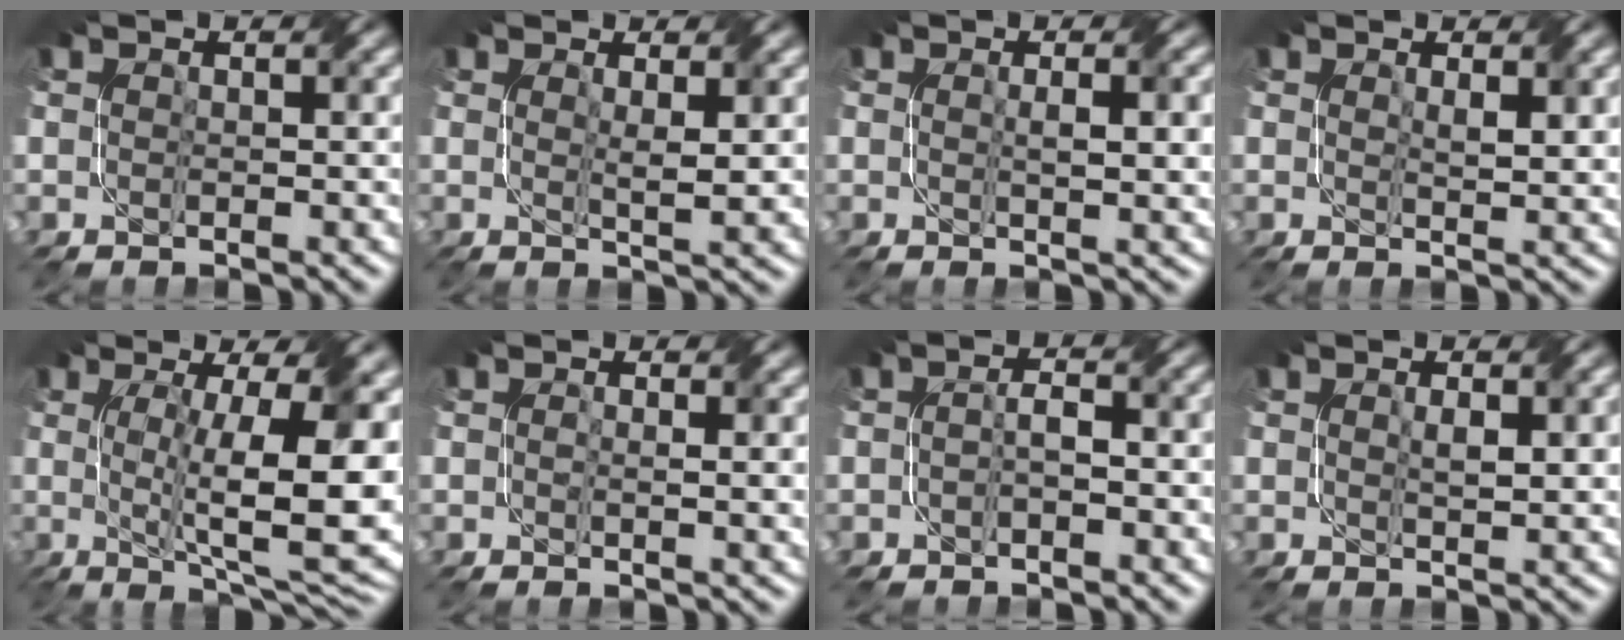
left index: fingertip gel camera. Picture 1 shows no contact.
{"total": 2.4, "force": [0.7, 0.3, 2.3], "torque": [-0.035, -0.004, 0.011]}
{"total": 3.6, "force": [0.4, 0.7, 3.5], "torque": [-0.049, 0.005, 0.007]}
{"total": 2.1, "force": [0.9, 0.3, 1.9], "torque": [-0.031, -0.003, 0.019]}
{"total": 13.3, "force": [1.1, 3.5, 12.8], "torque": [-0.183, -0.006, 0.025]}
{"total": 1.9, "force": [0.4, 0.4, 1.7], "torque": [-0.028, -0.002, 0.008]}
{"total": 1.9, "force": [-0.7, 0.7, 1.6], "torque": [-0.031, 0.003, -0.013]}
{"total": 2.3, "force": [0.5, 0.7, 2.1], "torque": [-0.040, 0.000, 0.013]}